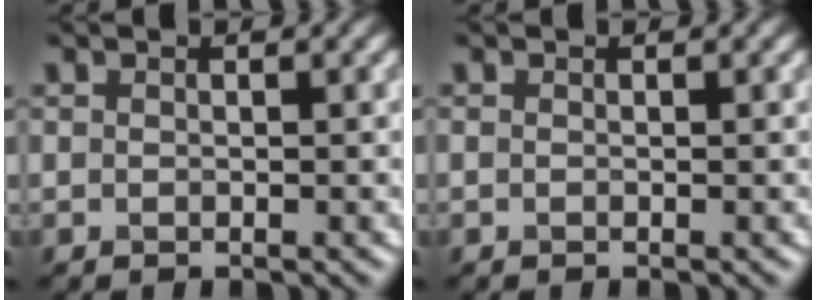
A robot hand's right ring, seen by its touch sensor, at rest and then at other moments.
{"total": 0.0}